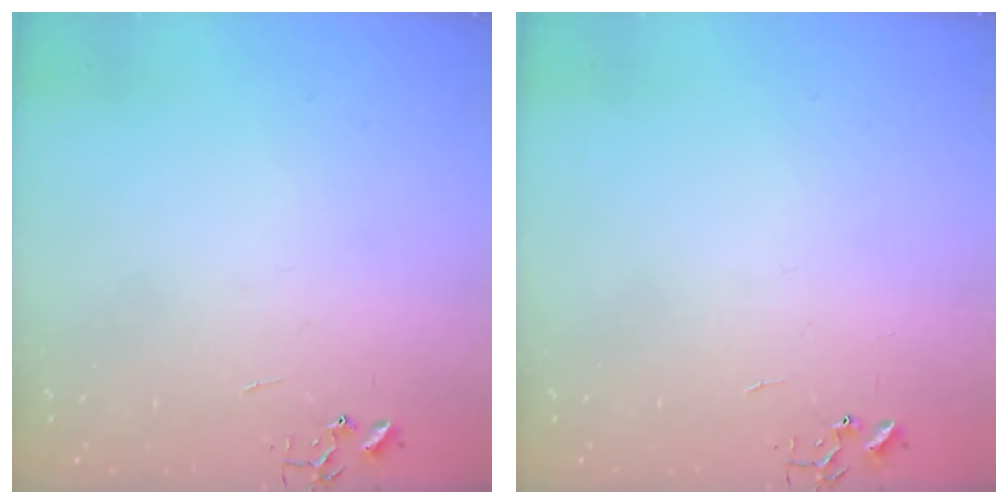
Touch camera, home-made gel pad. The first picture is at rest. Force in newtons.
{"total": 0.0}